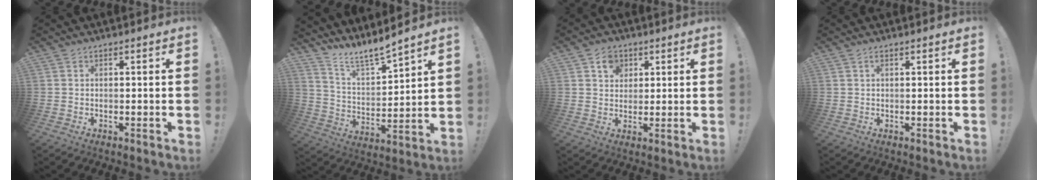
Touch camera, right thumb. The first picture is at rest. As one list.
[{"total": 9.9, "force": [9.4, 0.9, 3.0], "torque": [-0.070, -0.087, 0.167]}, {"total": 6.1, "force": [2.8, 5.1, 1.9], "torque": [-0.020, -0.010, 0.050]}, {"total": 1.0, "force": [0.6, 0.3, 0.7], "torque": [-0.013, 0.001, 0.010]}]